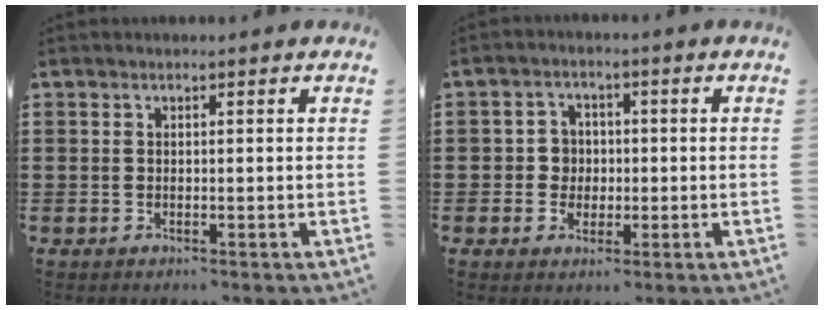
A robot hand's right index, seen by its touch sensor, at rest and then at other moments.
{"total": 3.8, "force": [-0.3, 3.7, 0.9], "torque": [-0.032, 0.012, -0.010]}